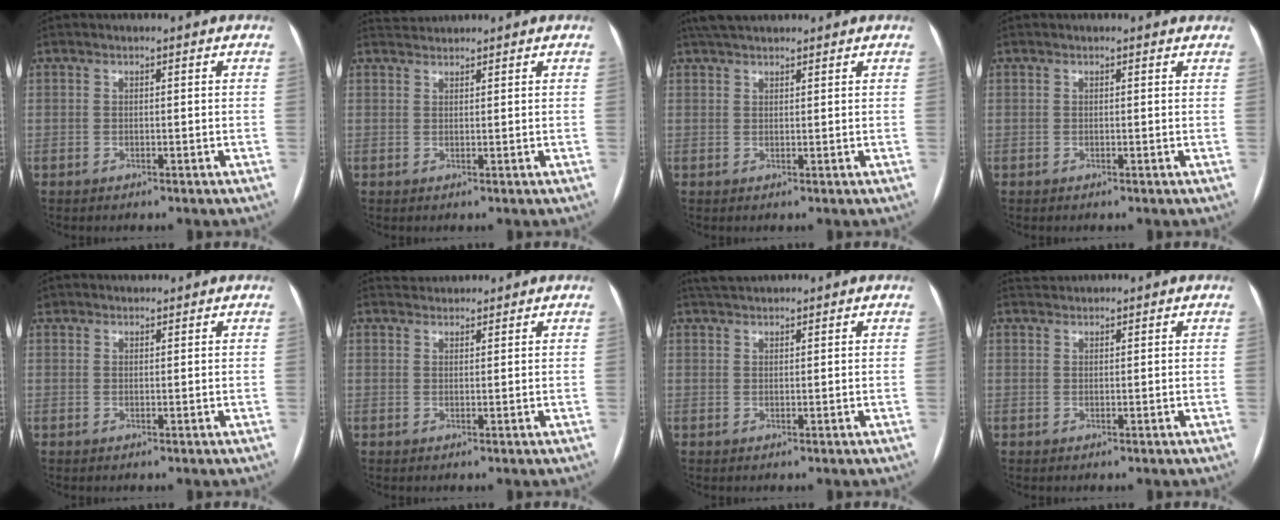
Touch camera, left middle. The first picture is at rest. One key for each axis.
{"total": 1.9, "fx": 1.8, "fy": 0.0, "fz": -0.3, "tx": -0.005, "ty": 0.015, "tz": 0.040}
{"total": 5.3, "fx": 4.5, "fy": 1.4, "fz": 2.3, "tx": -0.037, "ty": 0.036, "tz": 0.080}
{"total": 1.5, "fx": 1.4, "fy": 0.5, "fz": 0.1, "tx": -0.008, "ty": 0.001, "tz": 0.003}
{"total": 1.5, "fx": 1.4, "fy": 0.5, "fz": -0.2, "tx": -0.003, "ty": 0.015, "tz": 0.026}
{"total": 2.5, "fx": 2.5, "fy": 0.6, "fz": -0.1, "tx": -0.002, "ty": 0.023, "tz": 0.044}
{"total": 3.0, "fx": 2.8, "fy": 0.4, "fz": 0.8, "tx": -0.016, "ty": 0.025, "tz": 0.052}
{"total": 1.5, "fx": 1.5, "fy": 0.0, "fz": -0.2, "tx": -0.005, "ty": 0.015, "tz": 0.033}